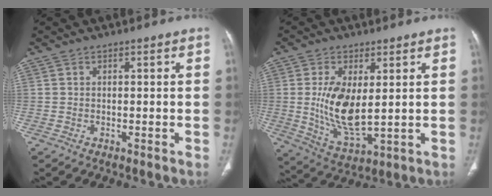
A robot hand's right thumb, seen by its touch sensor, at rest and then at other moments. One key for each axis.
{"total": 11.2, "fx": 1.2, "fy": 5.1, "fz": 9.9, "tx": -0.188, "ty": -0.025, "tz": 0.037}